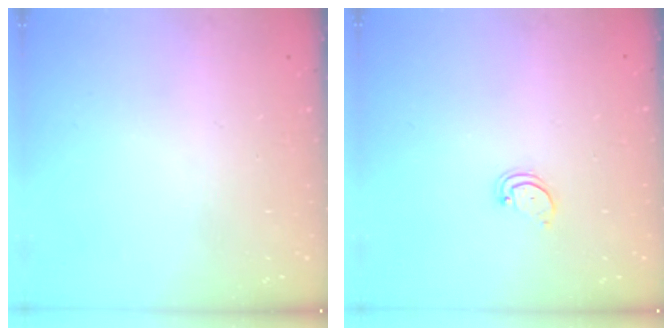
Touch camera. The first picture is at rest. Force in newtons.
{"total": 2.2, "press": 2.2, "slide": 0.2}